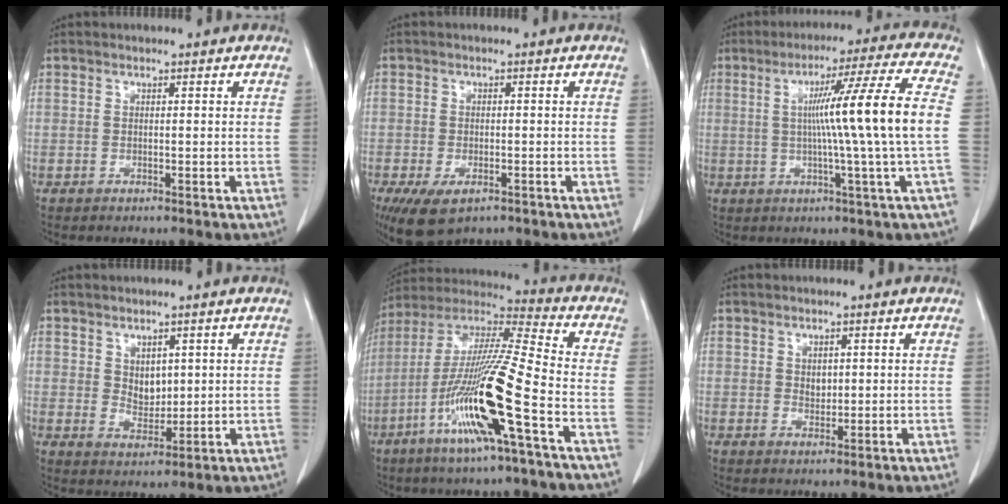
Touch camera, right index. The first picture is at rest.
{"total": 6.9, "force": [-4.2, 3.3, 4.4], "torque": [-0.076, -0.010, -0.065]}
{"total": 13.5, "force": [0.2, -2.7, 13.2], "torque": [-0.204, 0.002, 0.004]}
{"total": 3.6, "force": [1.2, 2.5, 2.3], "torque": [-0.039, -0.003, 0.031]}
{"total": 18.2, "force": [-7.0, -0.4, 16.8], "torque": [-0.338, -0.015, -0.139]}
{"total": 1.6, "force": [0.4, 1.2, 1.0], "torque": [-0.013, -0.002, 0.008]}